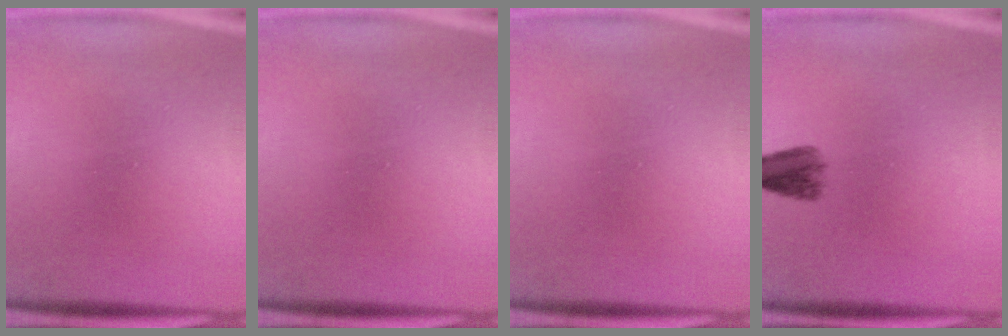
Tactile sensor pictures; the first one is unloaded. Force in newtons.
{"total": 0.0}
{"total": 0.0}
{"total": 3.5}